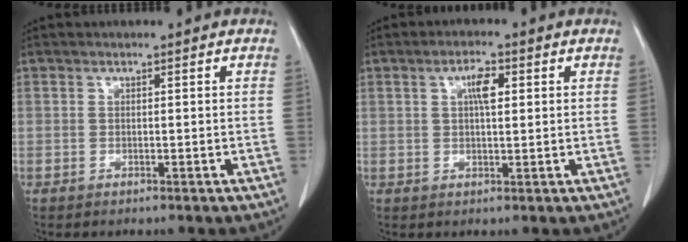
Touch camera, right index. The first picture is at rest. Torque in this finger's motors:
{"motor_torque": [0.14, 0.05, 0.09, 0.04]}